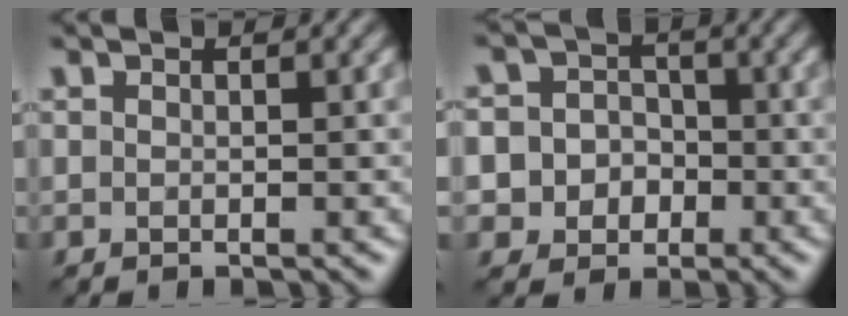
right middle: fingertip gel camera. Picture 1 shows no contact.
{"total": 6.0, "force": [-1.4, 5.6, 1.6], "torque": [-0.017, 0.016, -0.056]}